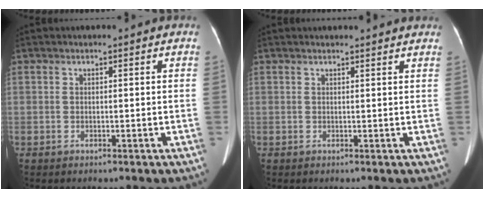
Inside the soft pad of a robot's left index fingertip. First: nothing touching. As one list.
[{"total": 5.5, "force": [5.3, 0.4, 1.5], "torque": [-0.018, 0.018, 0.049]}]